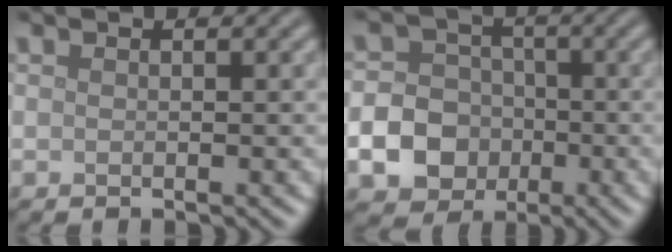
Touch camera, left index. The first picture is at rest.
{"total": 10.2, "force": [-3.3, 9.2, 3.0], "torque": [-0.069, -0.028, -0.076]}